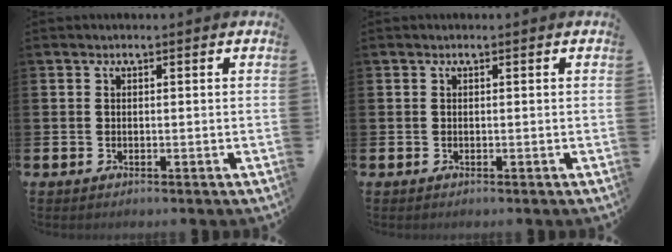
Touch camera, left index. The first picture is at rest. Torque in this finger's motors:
{"motor_torque": [0.00, 0.00, 0.01, 0.00]}